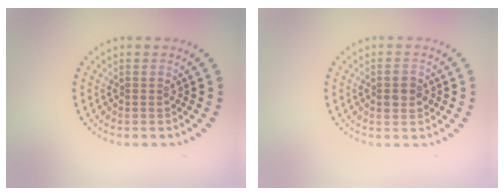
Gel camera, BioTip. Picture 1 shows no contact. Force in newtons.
{"total": 2.4, "press": 2.4, "slide": 0.2}